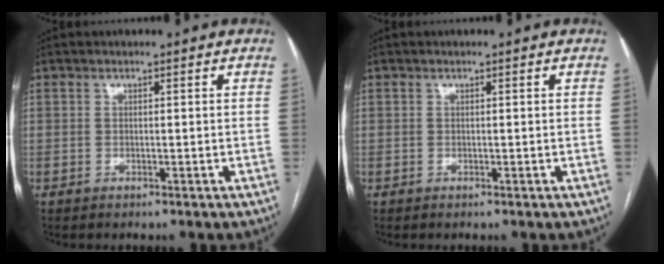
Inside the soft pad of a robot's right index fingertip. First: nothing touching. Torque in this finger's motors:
{"motor_torque": [0.05, 0.04, 0.01, 0.00]}